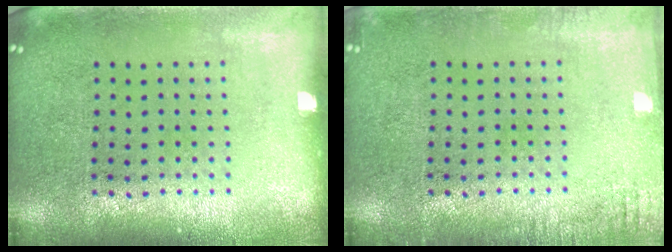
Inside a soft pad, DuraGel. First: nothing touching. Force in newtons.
{"total": 1.5, "press": 1.5, "slide": 0.3}